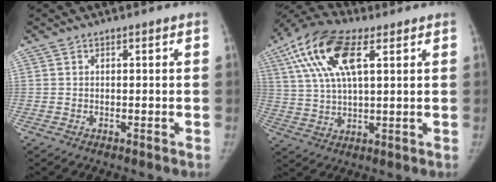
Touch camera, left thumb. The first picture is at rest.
{"total": 15.6, "force": [6.4, 6.6, 12.6], "torque": [-0.251, 0.009, 0.114]}